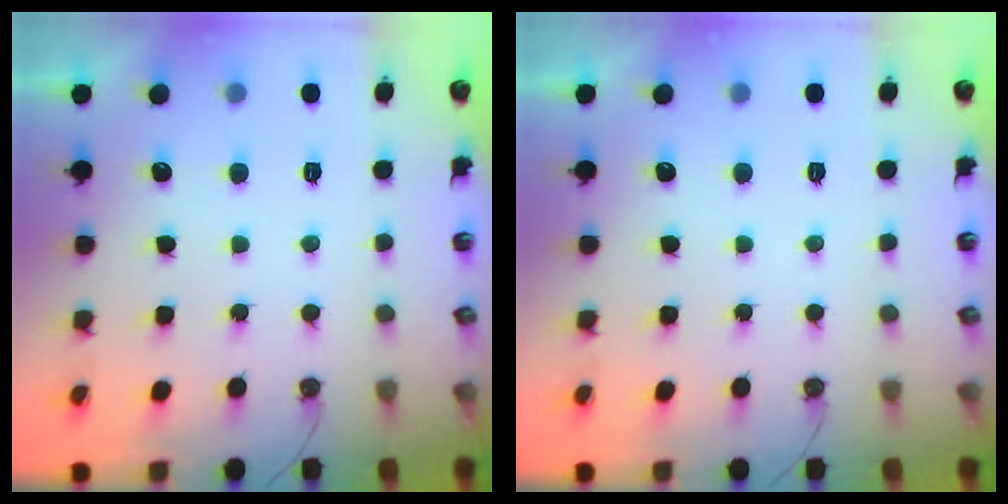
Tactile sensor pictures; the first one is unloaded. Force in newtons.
{"total": 0.0}